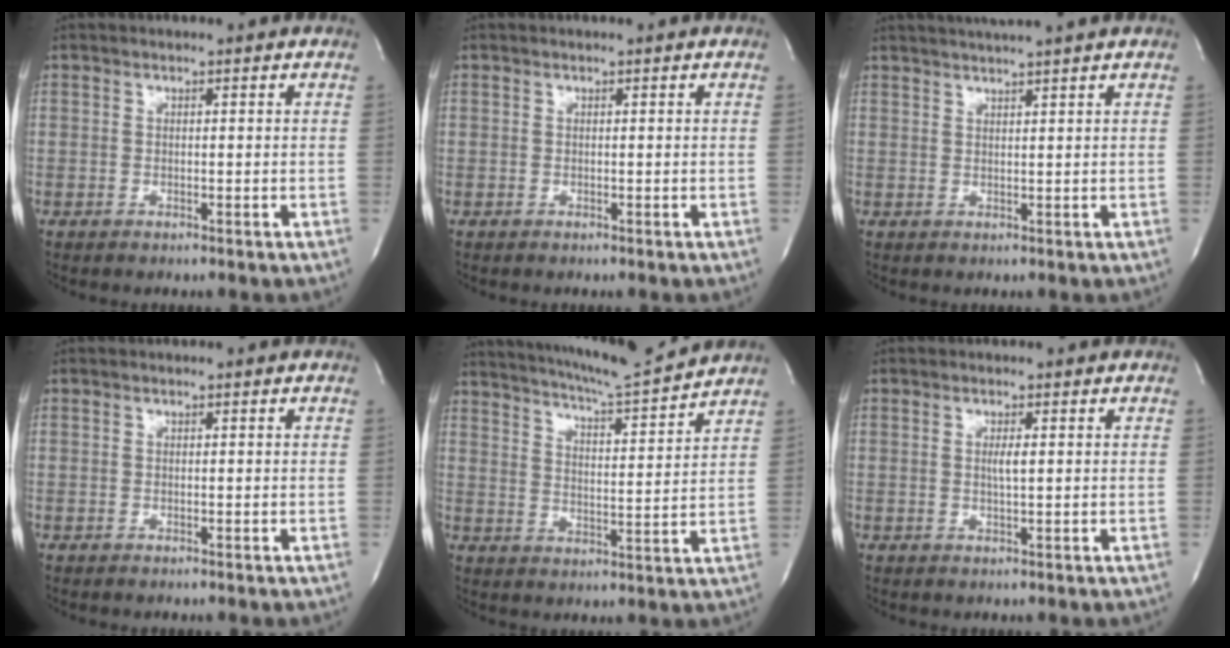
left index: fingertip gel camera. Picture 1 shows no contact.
{"total": 0.0}
{"total": 5.1, "force": [4.5, -1.3, 2.1], "torque": [-0.031, 0.010, 0.066]}
{"total": 0.0}
{"total": 14.1, "force": [13.1, -0.5, 5.2], "torque": [-0.094, -0.021, 0.191]}
{"total": 1.6, "force": [0.1, 0.0, 1.5], "torque": [-0.033, -0.003, 0.001]}